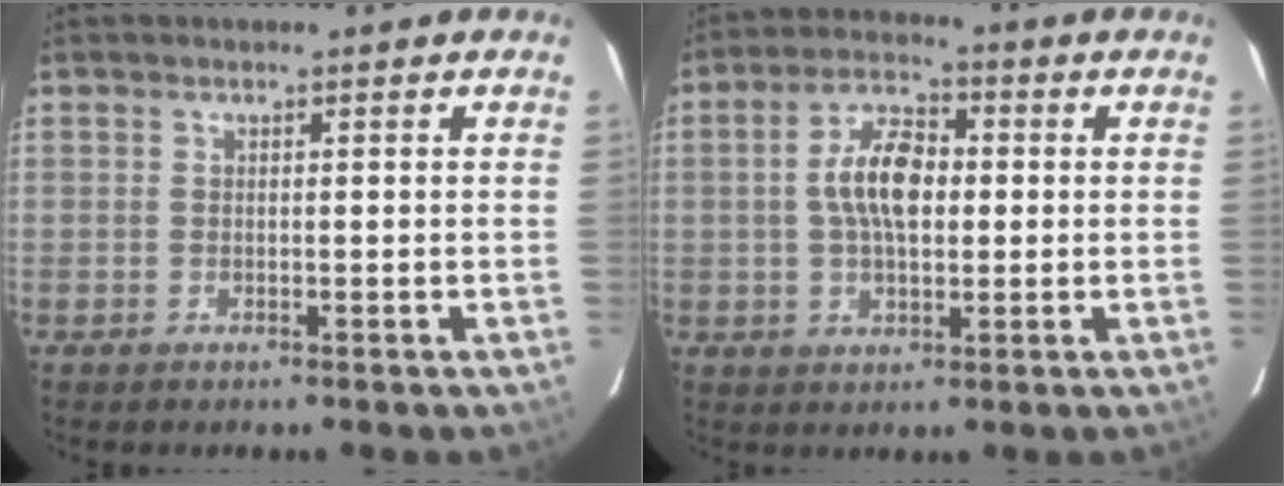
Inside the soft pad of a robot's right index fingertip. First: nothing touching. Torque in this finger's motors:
{"motor_torque": [0.46, -0.18, 0.52, 0.16]}